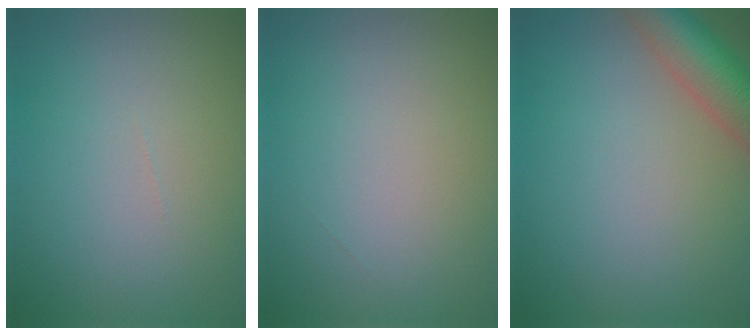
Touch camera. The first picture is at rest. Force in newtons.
{"total": 0.0}
{"total": 6.7, "press": 6.7, "slide": 0.4}